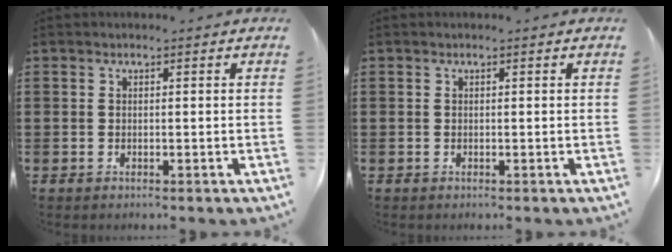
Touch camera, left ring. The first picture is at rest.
{"total": 0.0}